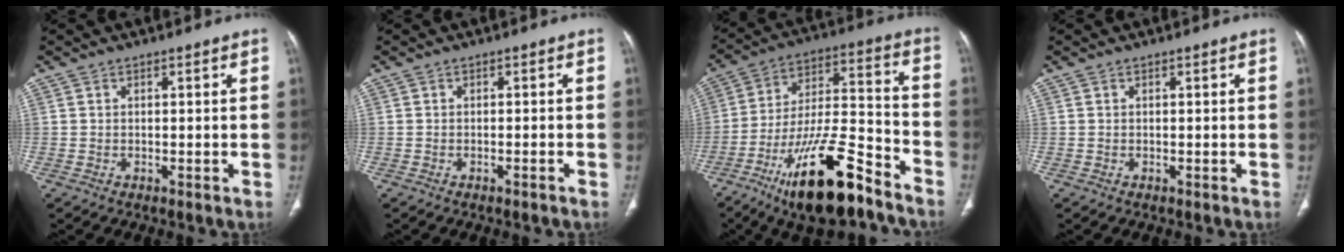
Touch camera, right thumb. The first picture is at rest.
{"total": 1.1, "force": [-0.8, -0.1, 0.7], "torque": [-0.019, 0.007, -0.007]}
{"total": 21.5, "force": [-13.8, 6.1, 15.3], "torque": [-0.272, 0.074, -0.235]}
{"total": 0.0}